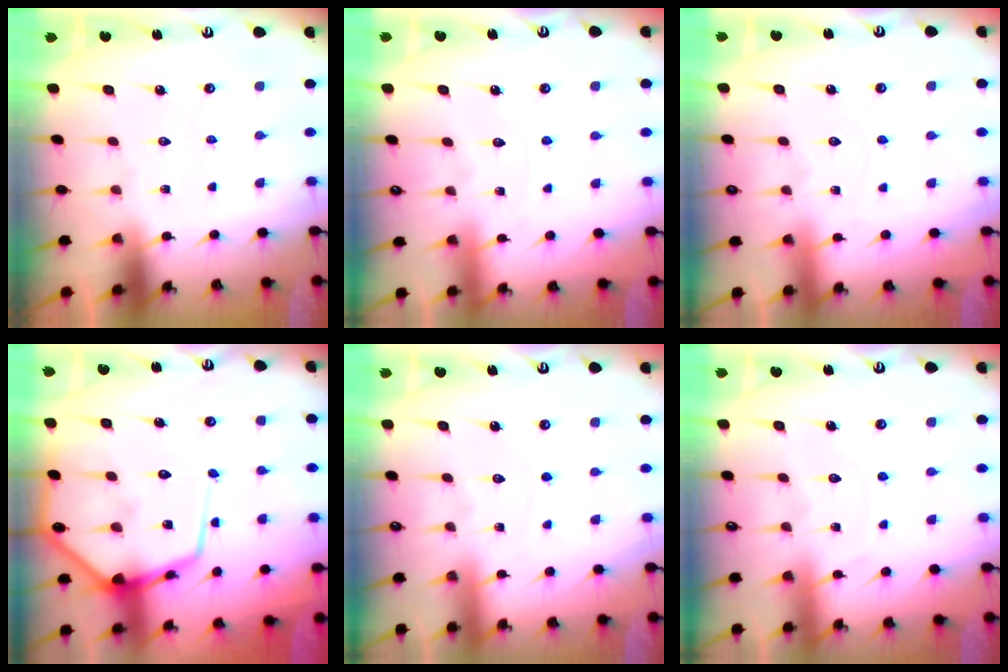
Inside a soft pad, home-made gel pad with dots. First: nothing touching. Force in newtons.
{"total": 4.5, "press": 4.5, "slide": 0.5}
{"total": 3.3, "press": 3.3, "slide": 0.4}
{"total": 15.6, "press": 15.5, "slide": 1.4}
{"total": 3.4, "press": 3.4, "slide": 0.3}
{"total": 6.4, "press": 6.3, "slide": 0.6}